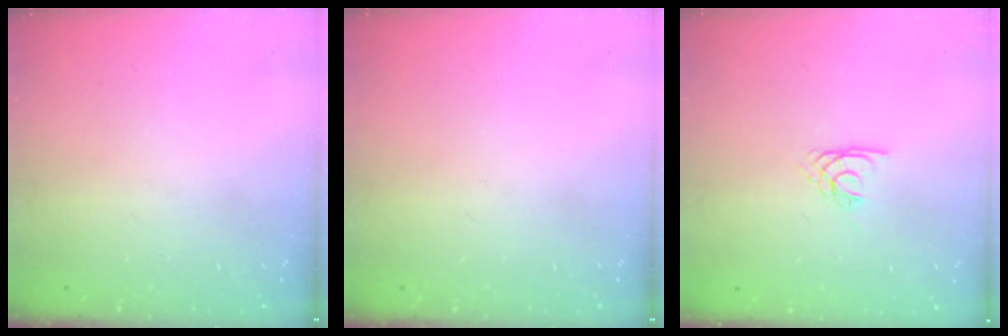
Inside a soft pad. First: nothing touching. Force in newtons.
{"total": 0.0}
{"total": 2.1, "press": 2.1, "slide": 0.4}